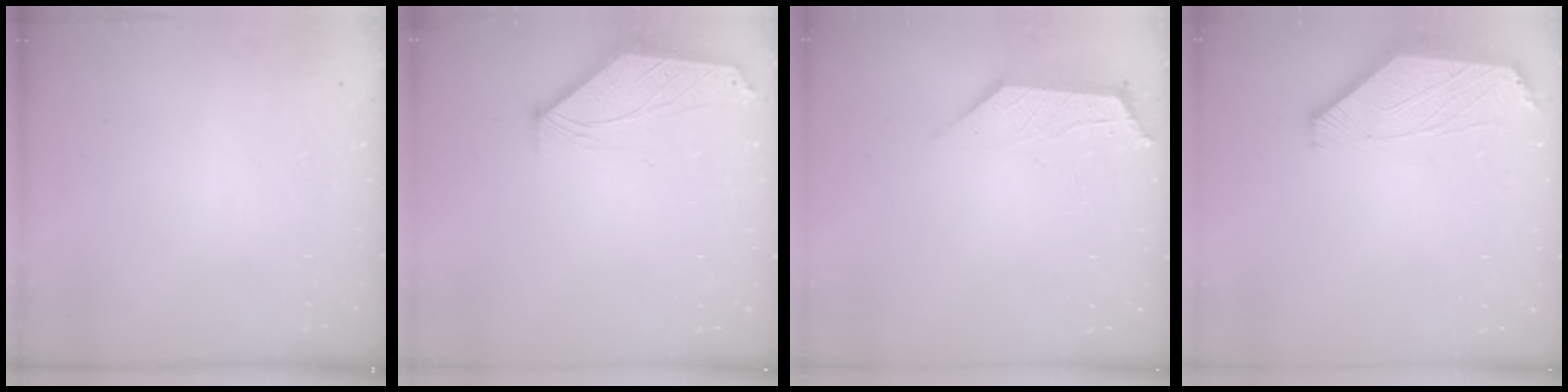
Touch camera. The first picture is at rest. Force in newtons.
{"total": 1.0, "press": 1.0, "slide": 0.3}
{"total": 1.9, "press": 1.9, "slide": 0.3}
{"total": 0.0}